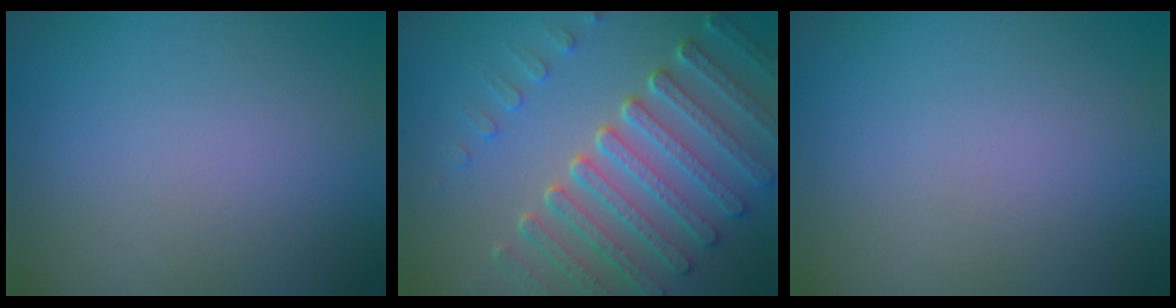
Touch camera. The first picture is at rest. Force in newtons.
{"total": 7.1, "press": 5.4, "slide": 4.7}
{"total": 0.0}